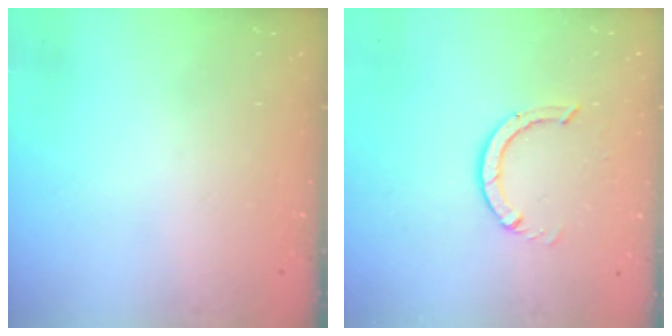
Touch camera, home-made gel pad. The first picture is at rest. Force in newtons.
{"total": 3.6, "press": 3.6, "slide": 0.3}